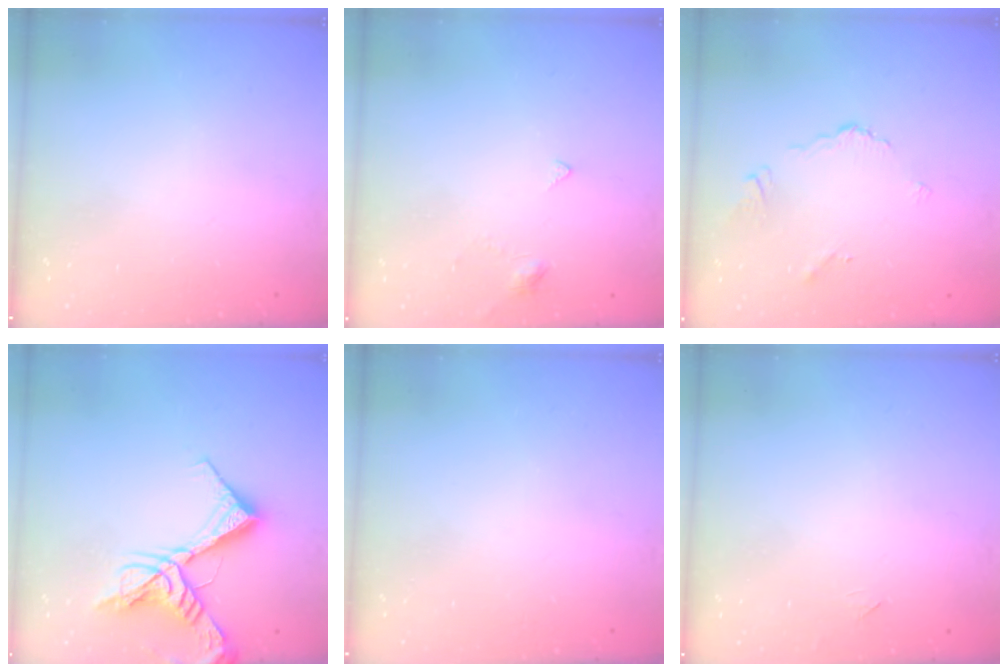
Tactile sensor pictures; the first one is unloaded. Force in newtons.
{"total": 2.4, "press": 2.4, "slide": 0.5}
{"total": 3.5, "press": 3.4, "slide": 0.6}
{"total": 15.3, "press": 15.2, "slide": 1.1}
{"total": 0.0}
{"total": 3.3, "press": 3.2, "slide": 0.4}